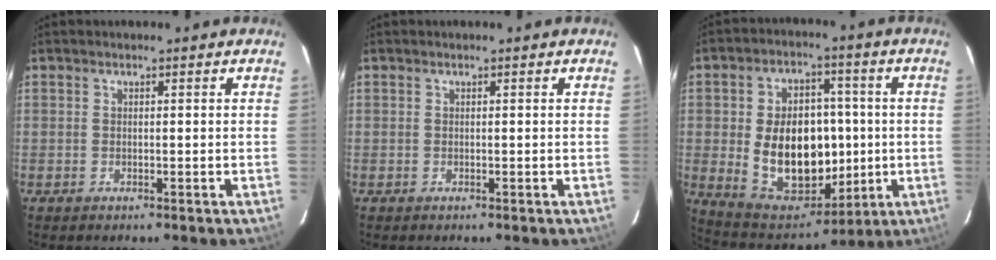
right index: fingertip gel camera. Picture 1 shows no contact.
{"total": 0.0}
{"total": 18.8, "force": [-1.1, 12.8, 13.7], "torque": [-0.264, 0.012, 0.014]}